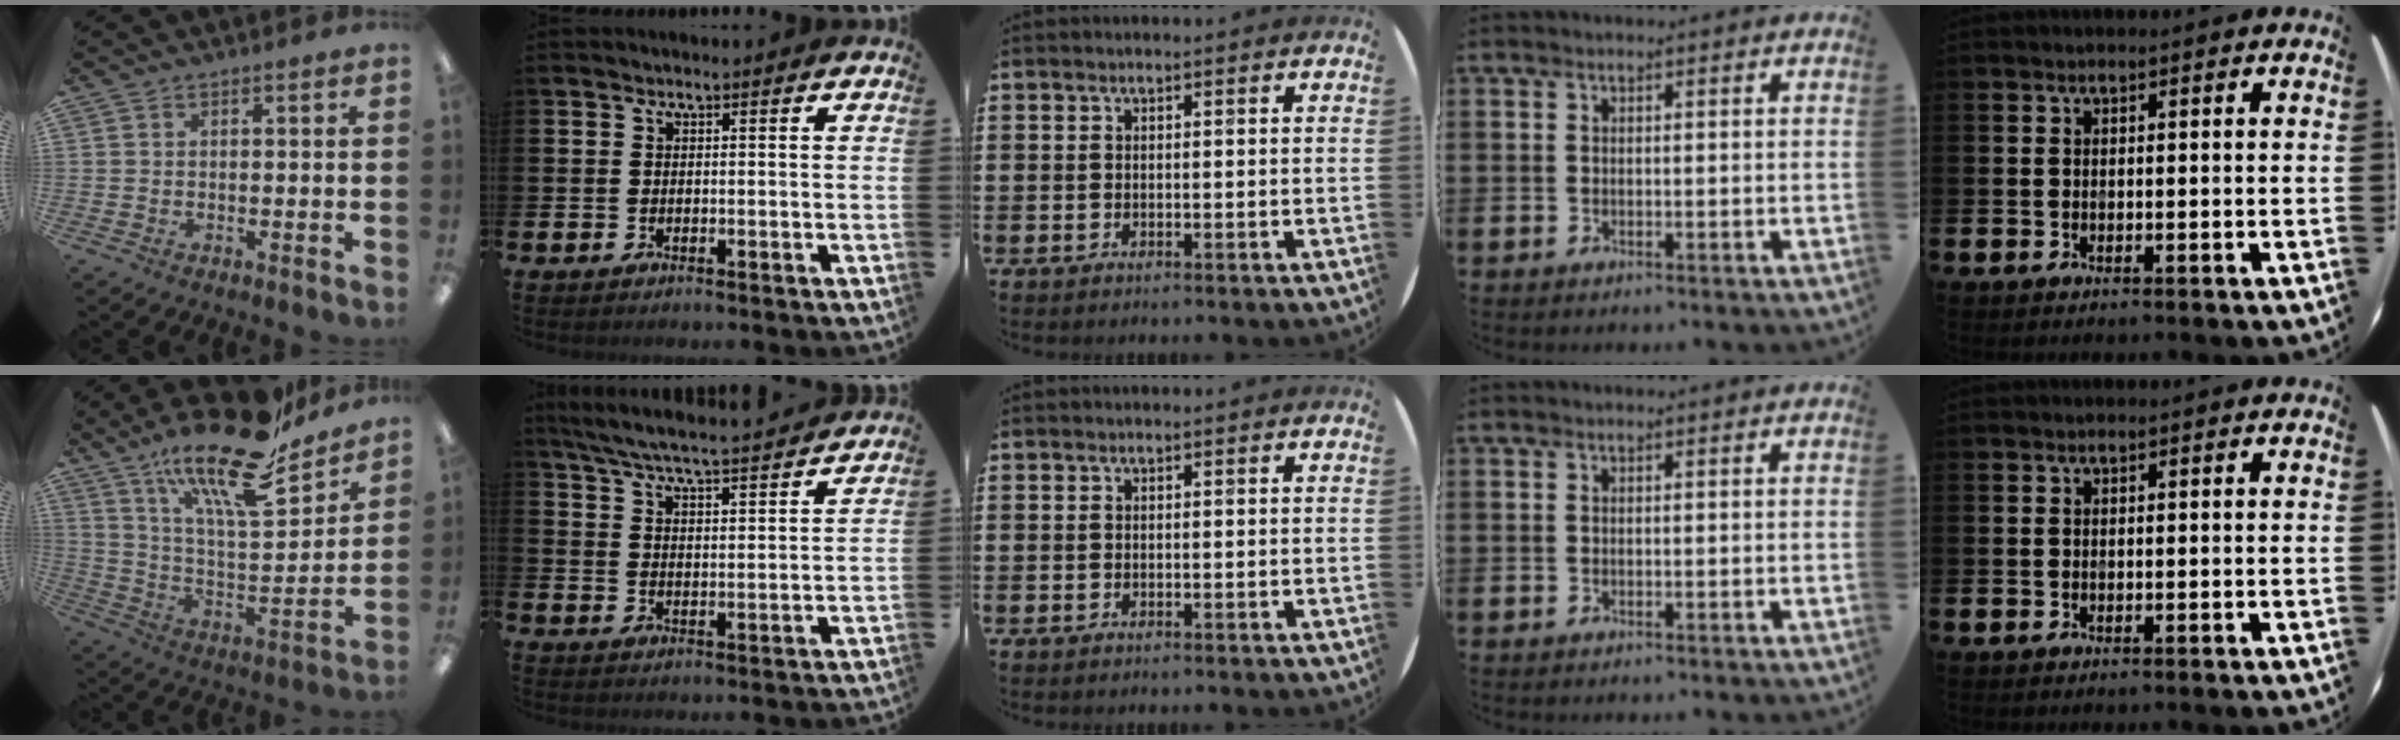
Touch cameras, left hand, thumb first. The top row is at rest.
{"thumb": {"total": 23.3, "force": [17.4, 6.3, 14.1], "torque": [-0.240, -0.110, 0.291]}, "index": {"total": 6.5, "force": [6.2, 0.2, 1.9], "torque": [-0.064, -0.043, 0.108]}}